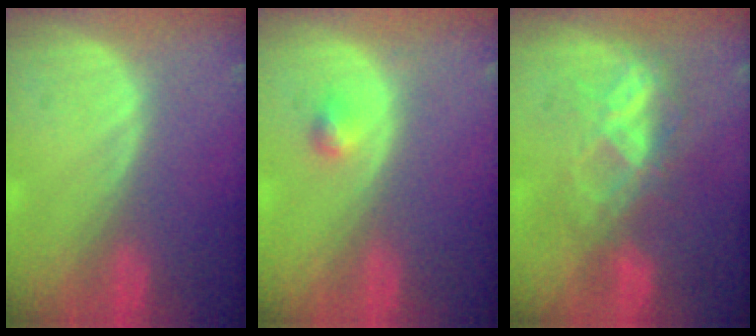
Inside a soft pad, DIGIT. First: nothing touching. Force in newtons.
{"total": 1.7, "press": 1.7, "slide": 0.2}
{"total": 5.8, "press": 5.7, "slide": 1.3}